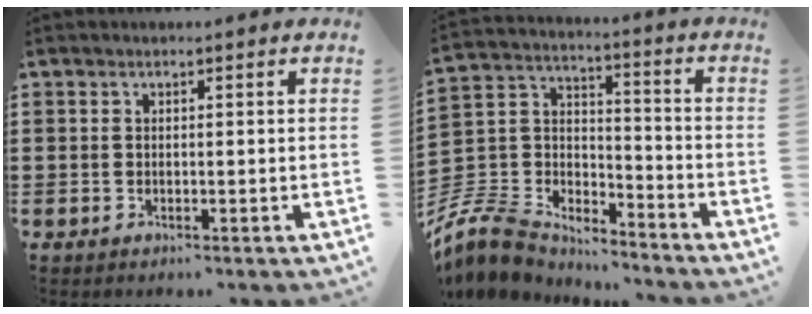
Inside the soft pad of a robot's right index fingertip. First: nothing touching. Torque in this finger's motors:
{"motor_torque": [-2.14, 0.00, -0.71, -0.21]}